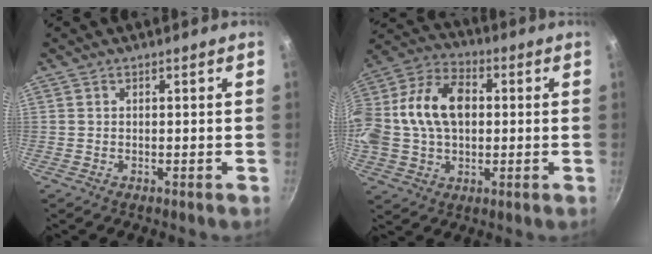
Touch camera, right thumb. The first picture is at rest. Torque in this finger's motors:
{"motor_torque": [2.49, 2.51, 0.26, -0.18, 0.19]}